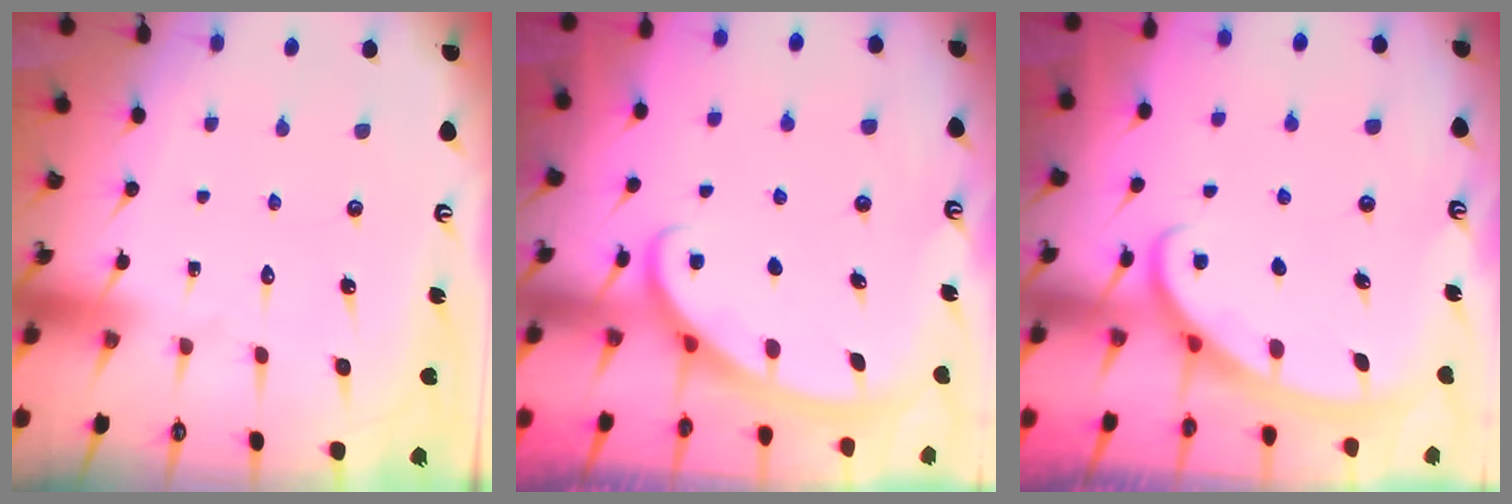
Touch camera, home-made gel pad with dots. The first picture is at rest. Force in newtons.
{"total": 2.8, "press": 2.8, "slide": 0.4}
{"total": 2.8, "press": 2.8, "slide": 0.4}